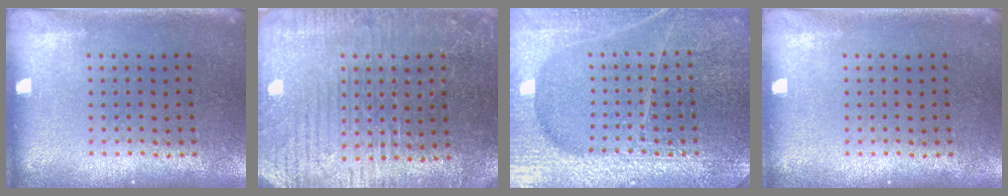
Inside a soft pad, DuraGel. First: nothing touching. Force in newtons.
{"total": 3.4, "press": 3.3, "slide": 0.9}
{"total": 6.2, "press": 6.2, "slide": 0.7}
{"total": 0.0}